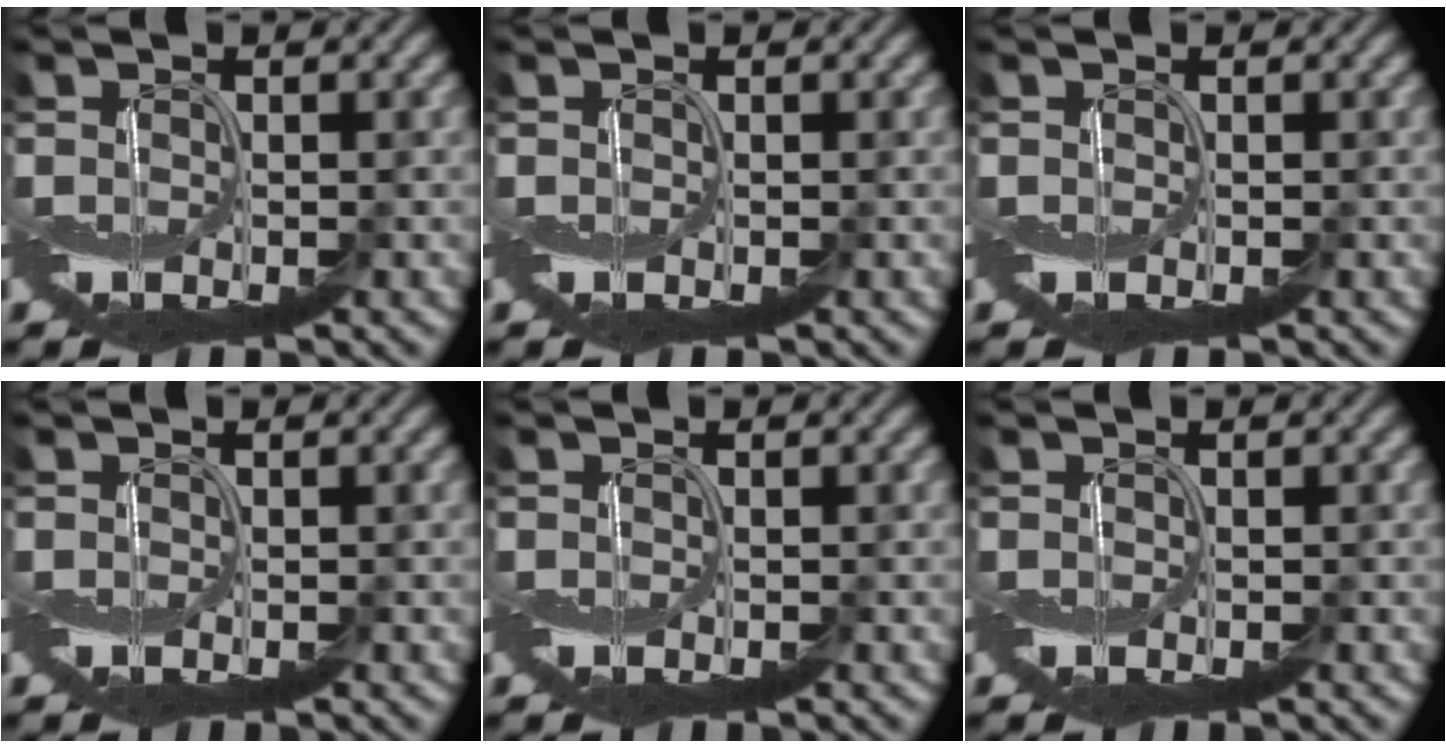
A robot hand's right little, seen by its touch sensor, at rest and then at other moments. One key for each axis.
{"total": 0.0}
{"total": 0.0}
{"total": 0.0}
{"total": 0.0}
{"total": 0.0}